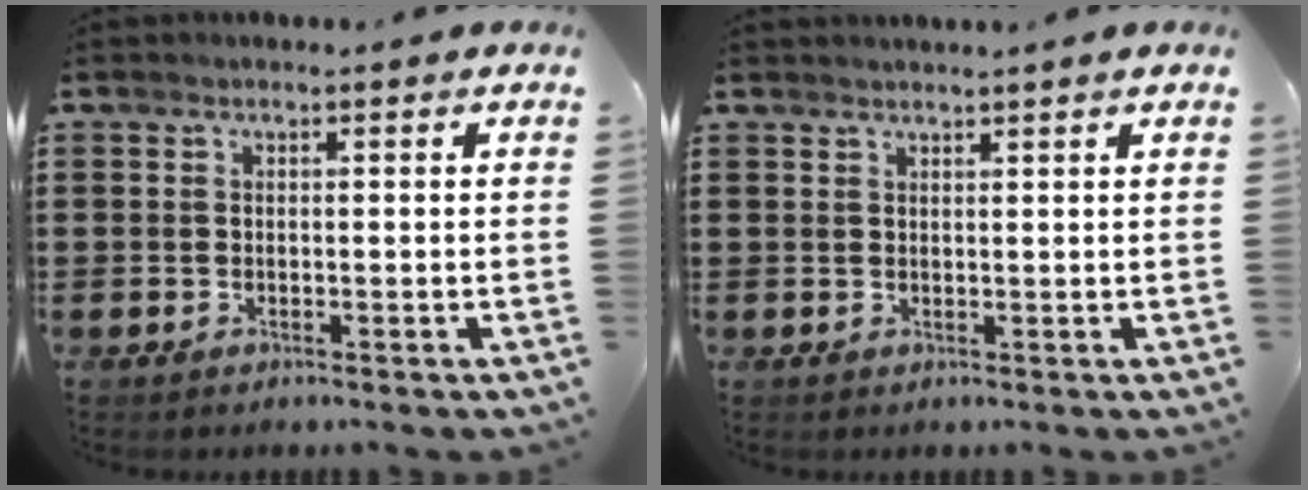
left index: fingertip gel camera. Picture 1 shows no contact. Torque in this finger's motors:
{"motor_torque": [-1.59, 0.55, -0.01, 0.09]}